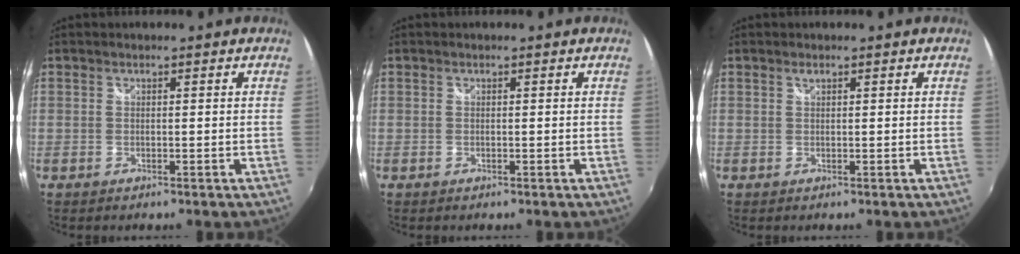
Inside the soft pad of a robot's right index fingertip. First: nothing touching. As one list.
[{"total": 0.0}, {"total": 0.6, "force": [0.4, 0.2, 0.3], "torque": [-0.005, 0.001, 0.006]}]